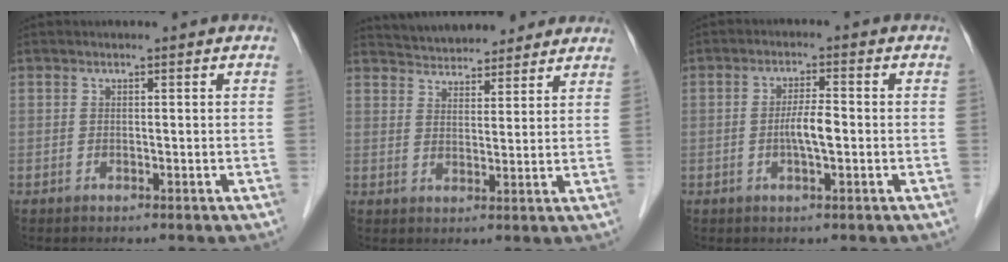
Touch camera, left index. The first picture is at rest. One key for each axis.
{"total": 11.7, "fx": 10.8, "fy": 3.3, "fz": 2.8, "tx": -0.032, "ty": 0.028, "tz": 0.152}
{"total": 3.8, "fx": -0.6, "fy": 0.6, "fz": 3.7, "tx": -0.072, "ty": 0.001, "tz": -0.012}